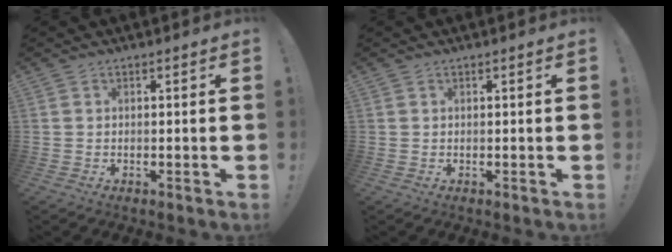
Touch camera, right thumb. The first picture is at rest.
{"total": 0.0}